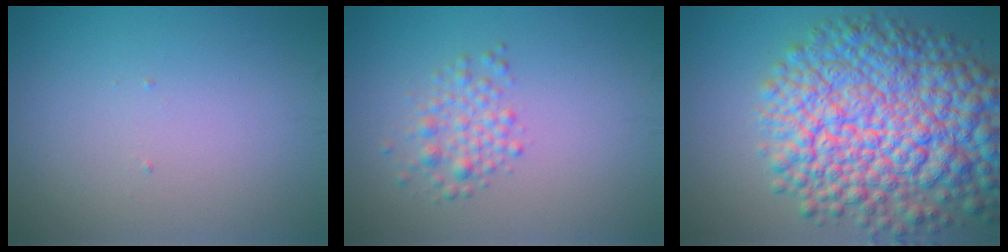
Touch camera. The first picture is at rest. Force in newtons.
{"total": 2.2, "press": 2.2, "slide": 0.1}
{"total": 13.7, "press": 13.7, "slide": 0.5}